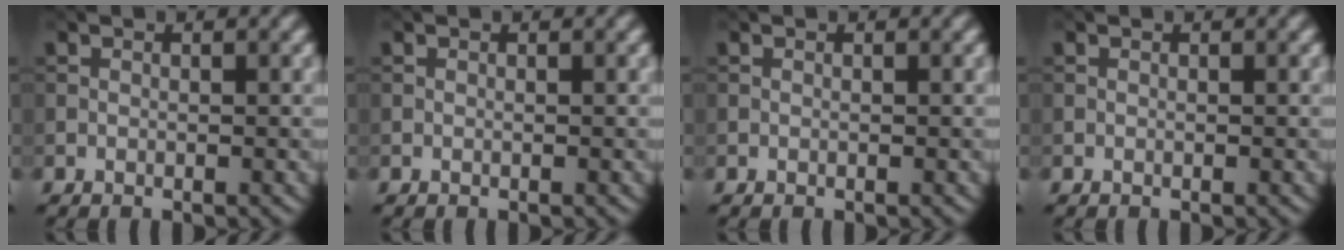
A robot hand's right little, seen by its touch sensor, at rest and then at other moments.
{"total": 0.0}
{"total": 0.0}
{"total": 0.0}